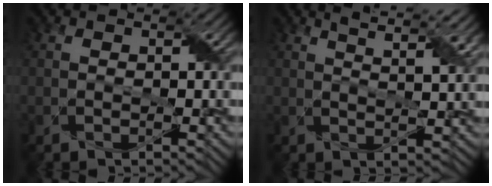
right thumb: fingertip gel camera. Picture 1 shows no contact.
{"total": 7.6, "force": [5.2, 1.8, 5.2], "torque": [-0.064, 0.022, 0.051]}